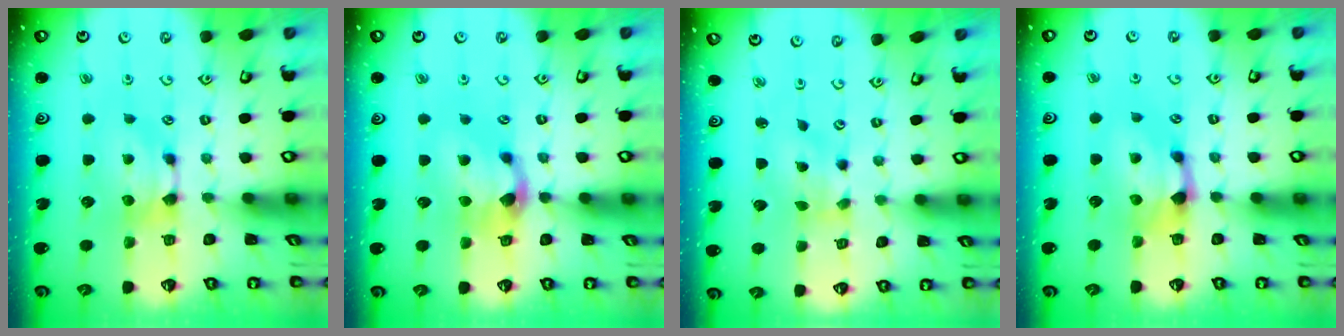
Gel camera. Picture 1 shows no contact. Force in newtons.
{"total": 2.9, "press": 2.2, "slide": 1.9}
{"total": 1.3, "press": 0.7, "slide": 1.0}
{"total": 1.7, "press": 1.1, "slide": 1.3}